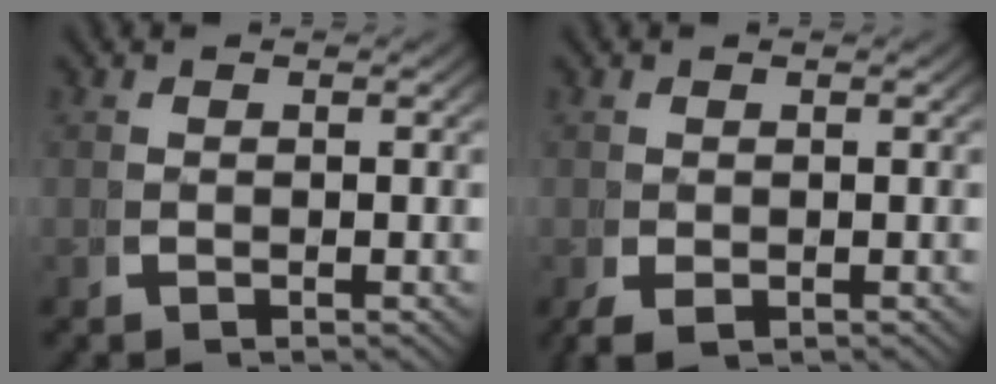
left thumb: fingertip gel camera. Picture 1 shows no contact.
{"total": 1.8, "force": [-0.6, 1.2, 1.1], "torque": [-0.031, -0.017, 0.002]}